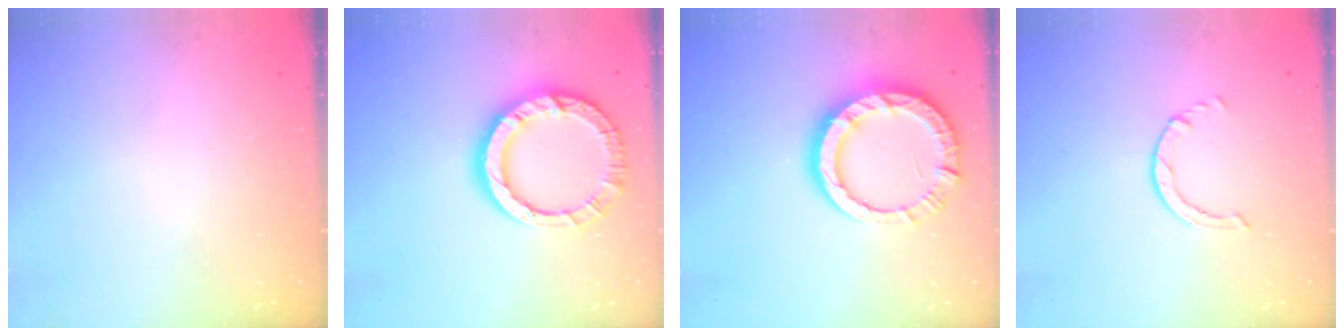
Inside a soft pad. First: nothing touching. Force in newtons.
{"total": 14.0, "press": 13.9, "slide": 1.4}
{"total": 13.3, "press": 13.2, "slide": 1.6}
{"total": 0.8, "press": 0.7, "slide": 0.2}